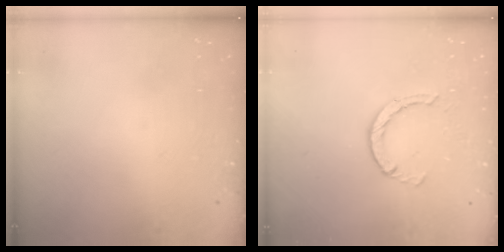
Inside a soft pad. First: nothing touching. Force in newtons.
{"total": 3.4, "press": 3.4, "slide": 0.2}